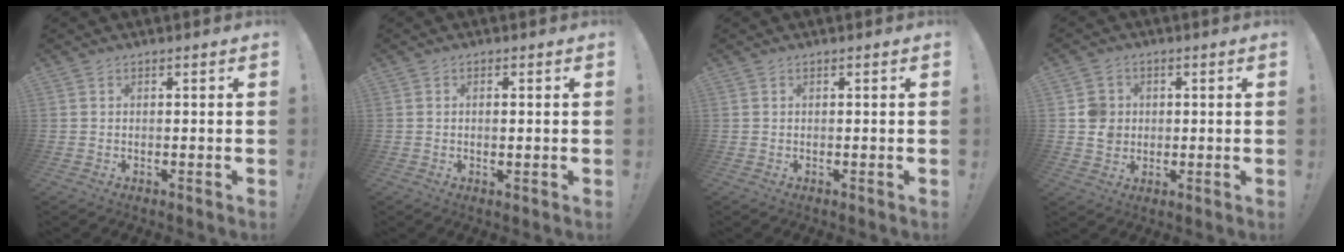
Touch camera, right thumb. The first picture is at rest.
{"total": 0.8, "force": [0.0, 0.3, 0.8], "torque": [-0.011, 0.000, -0.001]}
{"total": 0.0}
{"total": 6.8, "force": [0.6, 6.4, 2.2], "torque": [-0.026, 0.001, 0.014]}